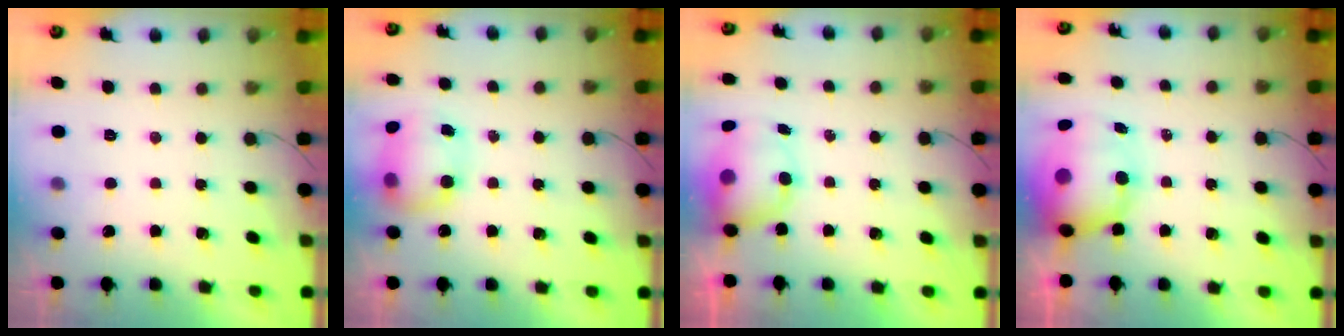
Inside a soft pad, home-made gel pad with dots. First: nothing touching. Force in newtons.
{"total": 8.1, "press": 8.0, "slide": 1.4}
{"total": 8.0, "press": 7.8, "slide": 1.3}
{"total": 13.3, "press": 12.9, "slide": 3.3}